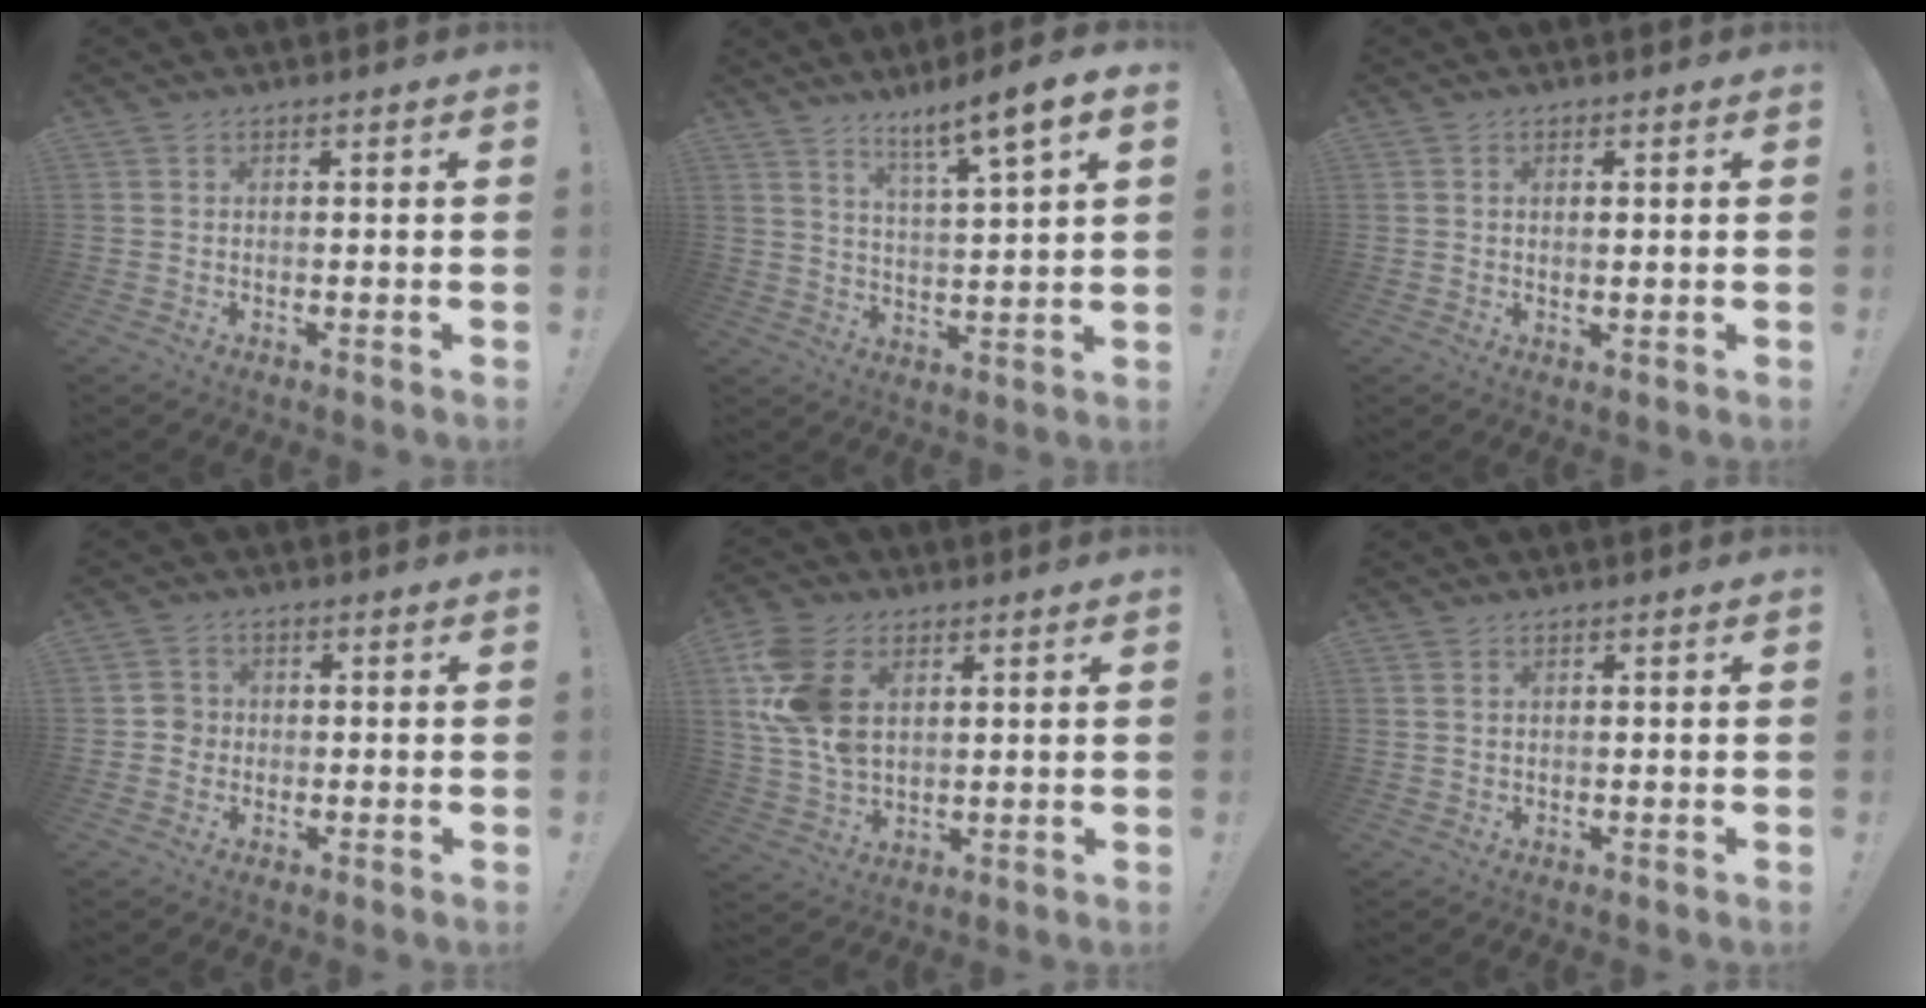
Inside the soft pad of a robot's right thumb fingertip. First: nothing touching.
{"total": 8.5, "force": [6.0, -0.2, 6.0], "torque": [-0.095, -0.041, 0.093]}
{"total": 1.2, "force": [0.6, 0.3, 1.1], "torque": [-0.010, -0.005, 0.008]}
{"total": 3.6, "force": [-0.9, 3.4, 0.7], "torque": [0.002, 0.007, -0.019]}
{"total": 15.7, "force": [4.7, 10.4, 10.8], "torque": [-0.222, -0.009, 0.088]}
{"total": 0.9, "force": [0.5, 0.4, 0.7], "torque": [-0.020, 0.004, 0.010]}